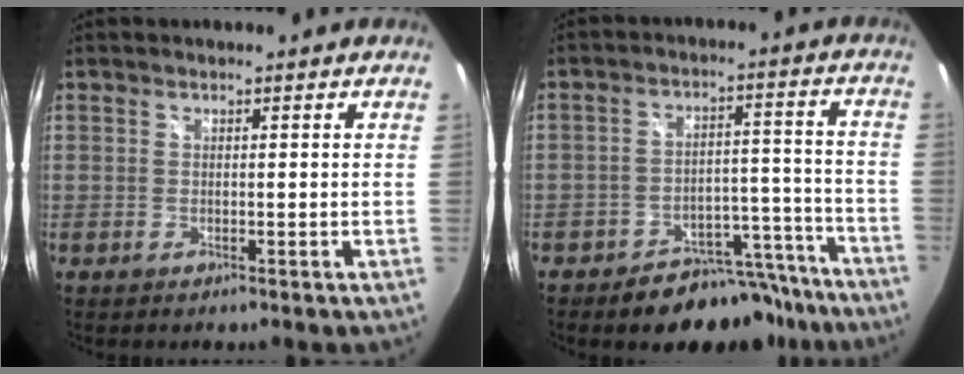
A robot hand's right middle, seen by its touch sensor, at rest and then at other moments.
{"total": 12.5, "force": [-10.6, 6.1, 2.8], "torque": [-0.038, 0.045, -0.128]}